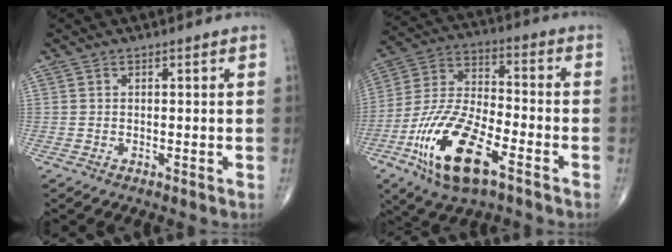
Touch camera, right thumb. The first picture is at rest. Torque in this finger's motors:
{"motor_torque": [0.88, -0.03, 1.51, -0.84, 0.38]}